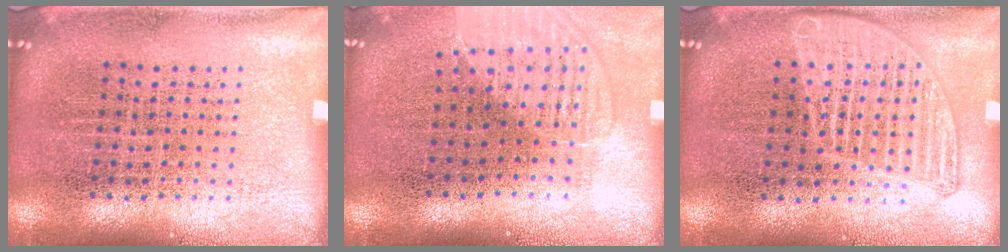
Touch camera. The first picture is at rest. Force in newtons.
{"total": 1.4, "press": 1.2, "slide": 0.7}
{"total": 2.4, "press": 2.3, "slide": 0.3}